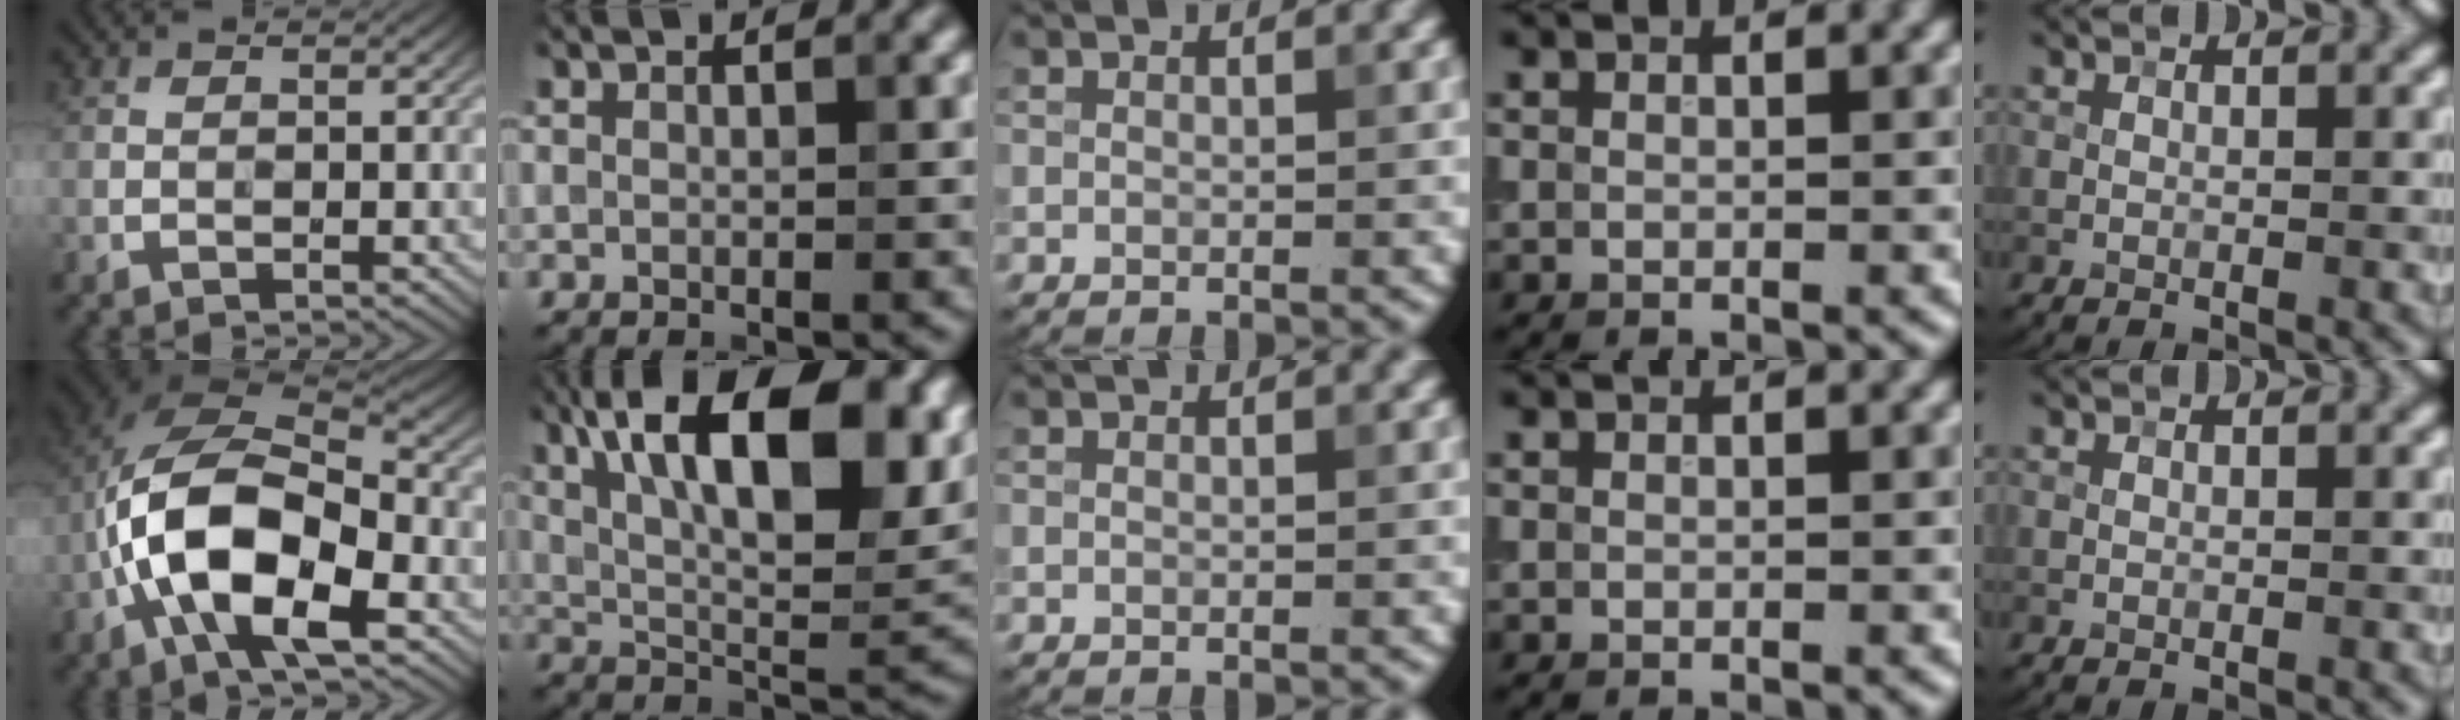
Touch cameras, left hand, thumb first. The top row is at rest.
{"thumb": {"total": 14.0, "force": [-4.0, 6.8, 11.5], "torque": [-0.228, 0.001, -0.084]}, "index": {"total": 16.7, "force": [6.7, 6.6, 13.9], "torque": [-0.218, 0.025, 0.104]}}